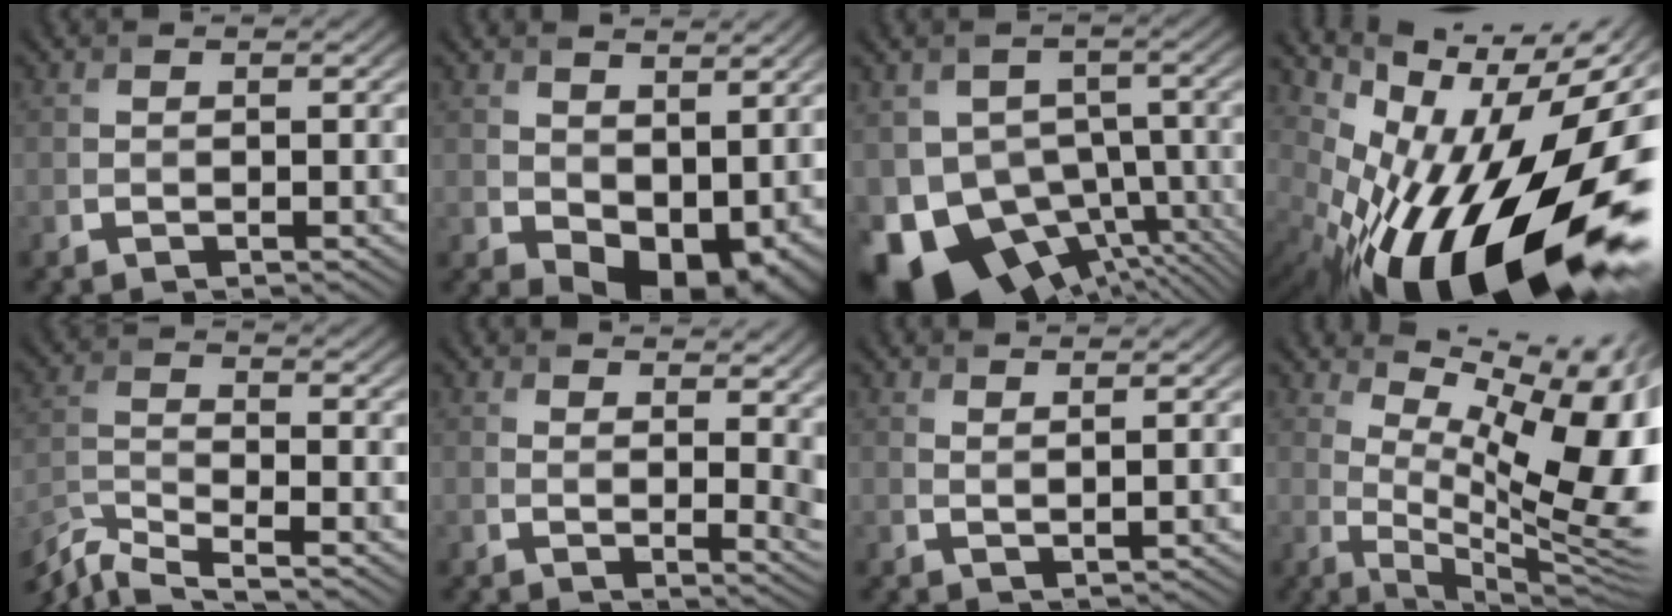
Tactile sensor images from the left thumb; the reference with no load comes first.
{"total": 9.1, "force": [1.6, 6.2, 6.5], "torque": [-0.110, -0.028, 0.048]}
{"total": 14.1, "force": [-6.8, 9.7, 7.7], "torque": [-0.170, -0.022, -0.106]}
{"total": 19.6, "force": [-5.8, 9.1, 16.3], "torque": [-0.268, -0.014, -0.112]}
{"total": 6.3, "force": [-5.5, 1.0, 3.0], "torque": [-0.070, -0.013, -0.117]}
{"total": 9.3, "force": [5.0, 3.6, 6.9], "torque": [-0.096, 0.007, 0.079]}
{"total": 2.0, "force": [1.8, 0.1, 0.7], "torque": [-0.006, -0.005, 0.034]}
{"total": 15.5, "force": [3.3, 6.2, 13.8], "torque": [-0.196, 0.005, 0.066]}